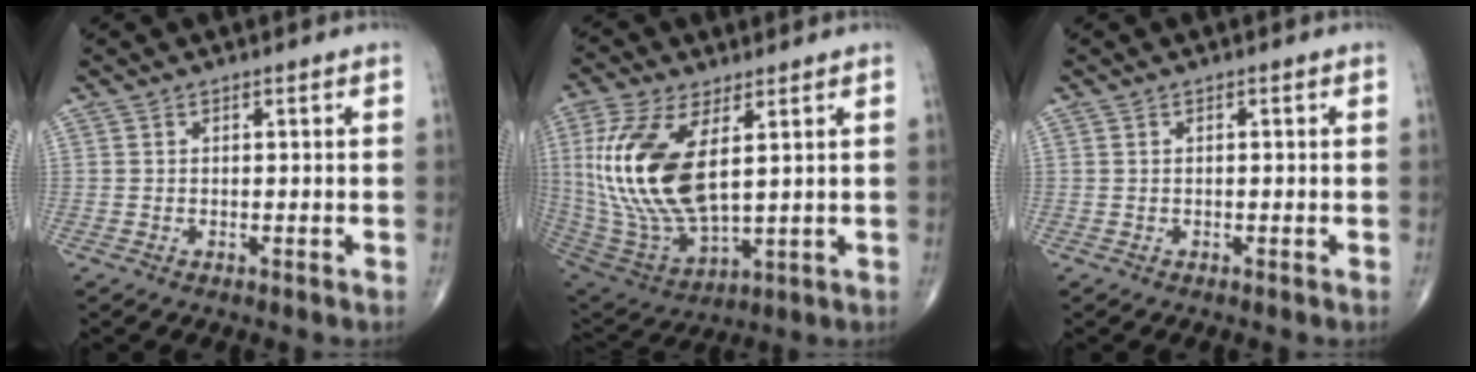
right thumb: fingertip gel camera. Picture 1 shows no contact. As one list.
[{"total": 20.1, "force": [4.3, 9.4, 17.3], "torque": [-0.368, -0.025, 0.093]}, {"total": 0.0}]